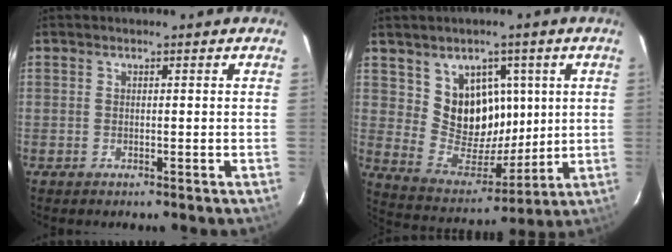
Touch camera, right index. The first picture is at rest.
{"total": 11.0, "force": [3.3, 9.4, 4.7], "torque": [-0.083, 0.002, 0.076]}